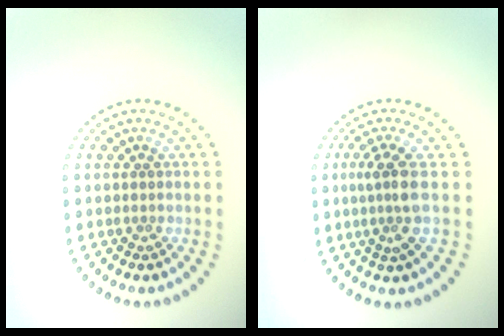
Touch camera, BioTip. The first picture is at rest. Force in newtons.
{"total": 2.8, "press": 2.1, "slide": 1.8}